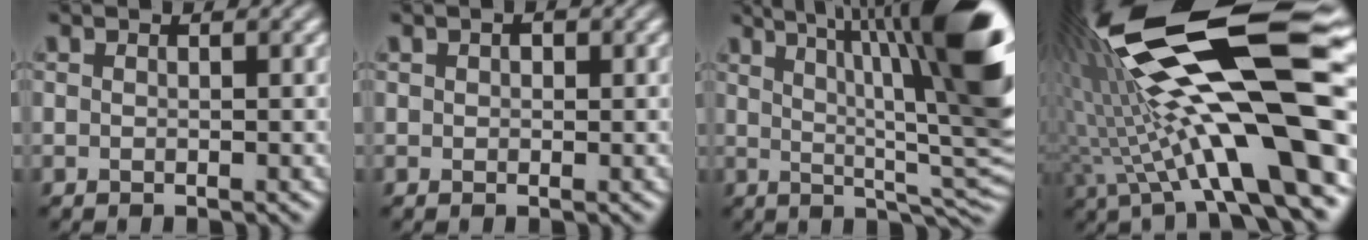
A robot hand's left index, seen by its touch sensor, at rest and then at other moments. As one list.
[{"total": 0.0}, {"total": 13.2, "force": [4.3, 2.8, 12.2], "torque": [-0.168, 0.014, 0.079]}, {"total": 19.1, "force": [3.3, 5.4, 18.0], "torque": [-0.306, 0.019, 0.069]}]